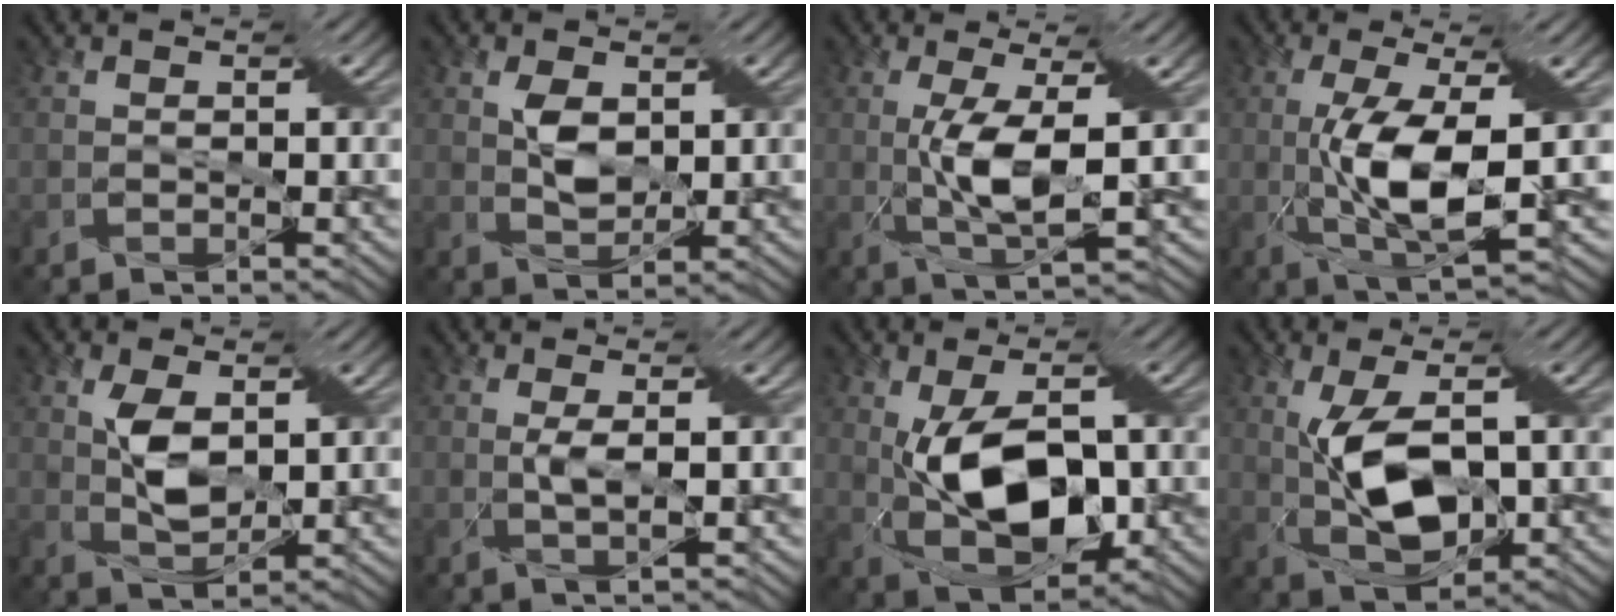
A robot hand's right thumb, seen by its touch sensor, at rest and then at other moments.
{"total": 3.9, "force": [1.1, 2.3, 3.0], "torque": [-0.066, 0.000, 0.023]}
{"total": 7.8, "force": [-0.2, 2.1, 7.5], "torque": [-0.154, 0.002, -0.002]}
{"total": 10.2, "force": [-1.0, 3.4, 9.6], "torque": [-0.197, -0.004, -0.016]}
{"total": 5.4, "force": [1.2, 2.7, 4.6], "torque": [-0.100, 0.000, 0.029]}
{"total": 2.4, "force": [0.4, 0.3, 2.3], "torque": [-0.053, 0.002, 0.007]}
{"total": 11.5, "force": [-0.3, 5.9, 9.8], "torque": [-0.186, -0.002, 0.001]}
{"total": 9.5, "force": [0.1, 4.6, 8.4], "torque": [-0.172, 0.006, 0.005]}